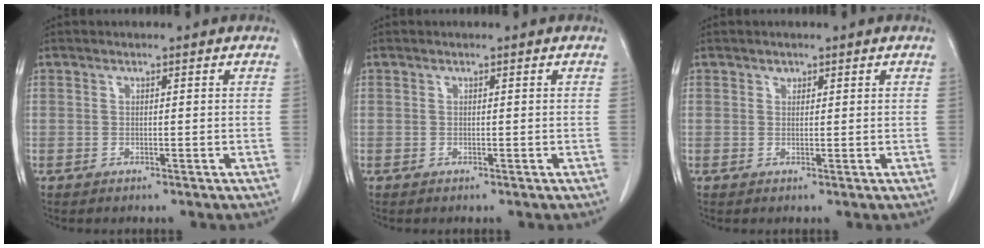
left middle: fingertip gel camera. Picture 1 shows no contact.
{"total": 0.0}
{"total": 0.7, "force": [0.5, 0.4, 0.1], "torque": [0.002, -0.003, 0.007]}